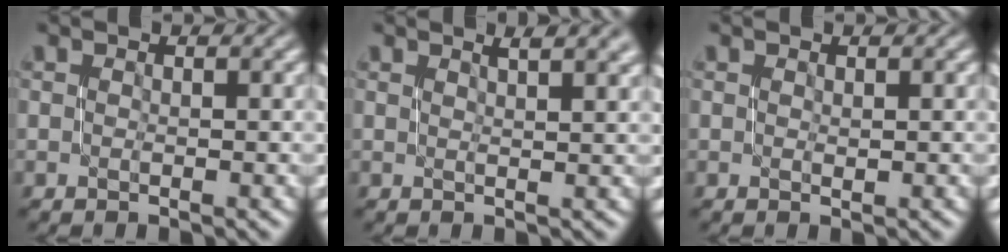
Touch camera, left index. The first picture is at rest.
{"total": 3.0, "force": [1.7, 0.9, 2.3], "torque": [-0.015, 0.008, 0.013]}
{"total": 0.0}